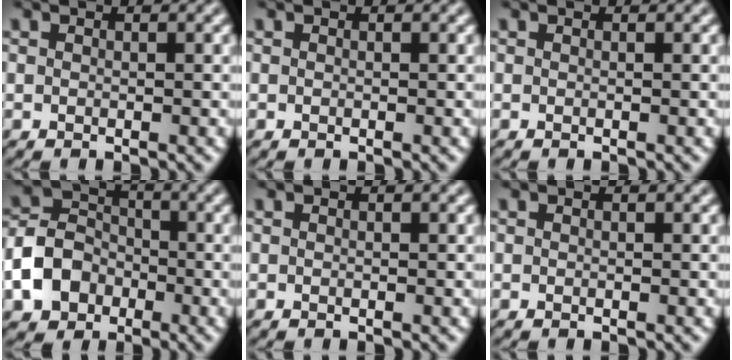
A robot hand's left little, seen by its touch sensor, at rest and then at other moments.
{"total": 0.0}
{"total": 0.0}
{"total": 5.5, "force": [-2.2, 4.4, 2.5], "torque": [-0.054, 0.007, -0.051]}
{"total": 0.0}
{"total": 0.0}